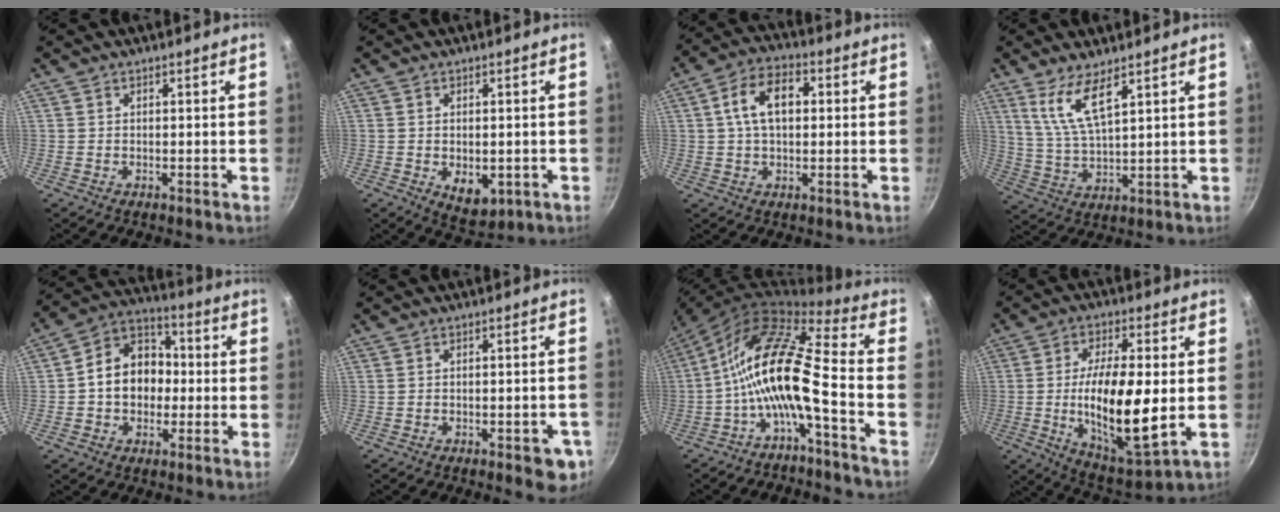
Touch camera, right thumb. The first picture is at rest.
{"total": 6.4, "force": [-1.4, 4.0, 4.9], "torque": [-0.059, -0.007, -0.008]}
{"total": 9.9, "force": [1.5, 6.1, 7.6], "torque": [-0.111, 0.021, 0.016]}
{"total": 8.5, "force": [4.9, 2.4, 6.5], "torque": [-0.125, -0.035, 0.108]}
{"total": 12.7, "force": [-0.9, 10.0, 7.7], "torque": [-0.080, 0.036, -0.033]}
{"total": 6.5, "force": [-3.0, 2.7, 5.2], "torque": [-0.045, 0.014, -0.030]}
{"total": 14.5, "force": [-5.0, 3.5, 13.2], "torque": [-0.251, 0.067, -0.111]}
{"total": 18.2, "force": [-1.5, 6.2, 17.1], "torque": [-0.302, -0.004, -0.022]}